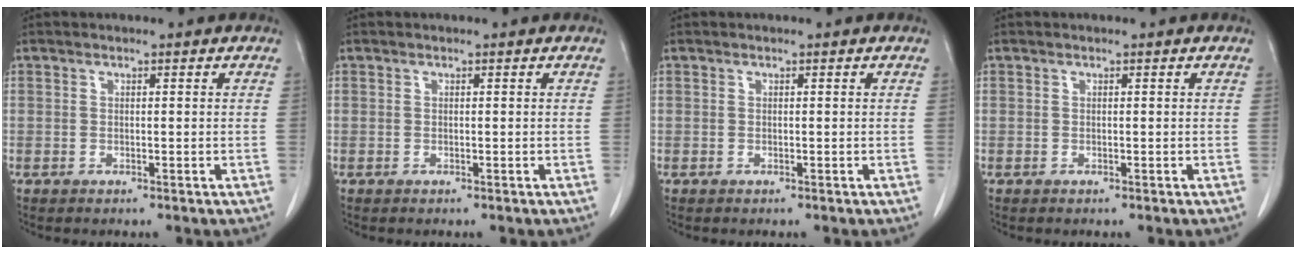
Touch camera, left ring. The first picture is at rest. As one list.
[{"total": 0.0}, {"total": 0.0}, {"total": 0.0}]